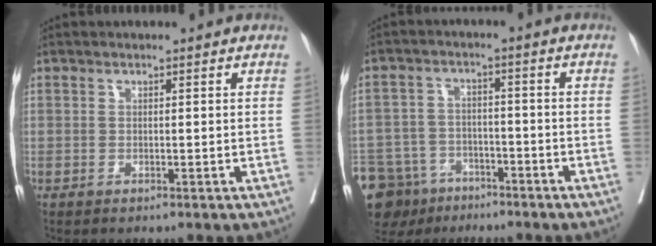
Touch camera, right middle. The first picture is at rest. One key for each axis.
{"total": 12.3, "fx": -8.7, "fy": 8.0, "fz": 3.5, "tx": -0.080, "ty": 0.009, "tz": -0.137}